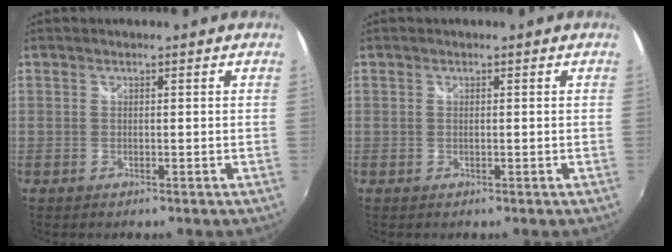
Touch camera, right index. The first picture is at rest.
{"total": 0.0}